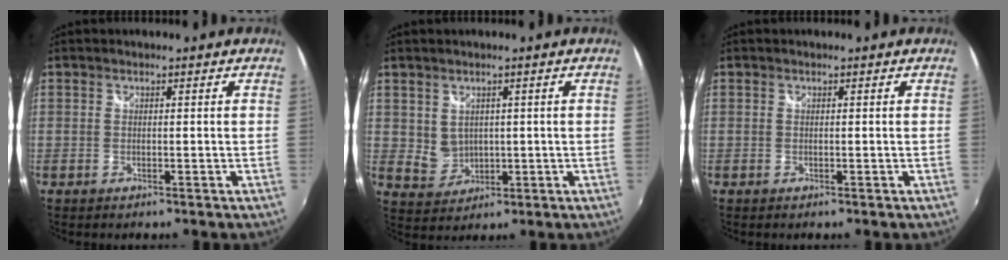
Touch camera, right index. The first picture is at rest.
{"total": 5.2, "force": [1.5, 4.4, 2.3], "torque": [-0.044, 0.000, 0.045]}
{"total": 0.0}